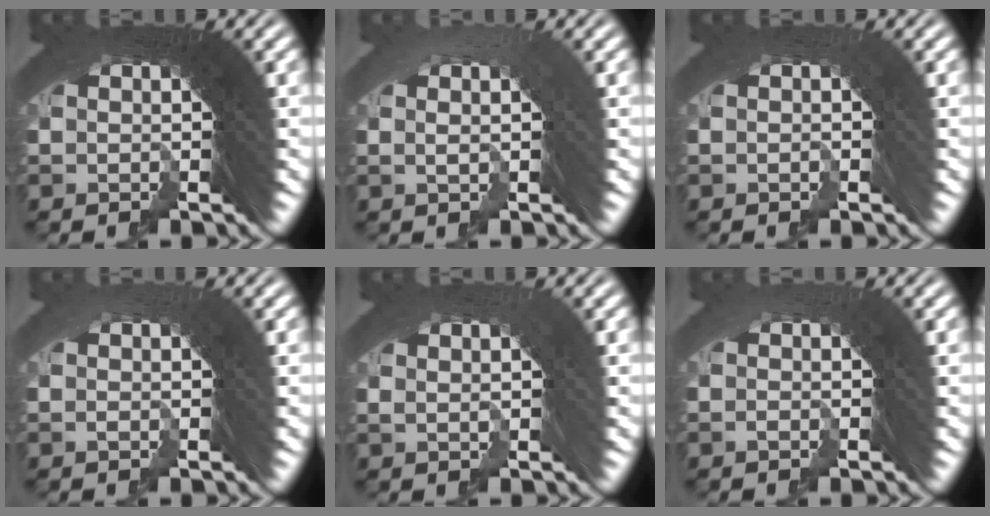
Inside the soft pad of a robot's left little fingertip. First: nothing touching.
{"total": 0.9, "force": [-0.2, -0.7, 0.5], "torque": [0.009, 0.013, -0.004]}
{"total": 0.9, "force": [-0.9, 0.2, -0.2], "torque": [0.006, 0.006, -0.018]}
{"total": 1.0, "force": [-1.0, -0.1, -0.2], "torque": [0.010, 0.008, -0.022]}
{"total": 0.9, "force": [0.5, -0.5, 0.6], "torque": [0.010, 0.016, 0.011]}
{"total": 1.5, "force": [-1.3, -0.4, -0.5], "torque": [0.020, 0.009, -0.030]}